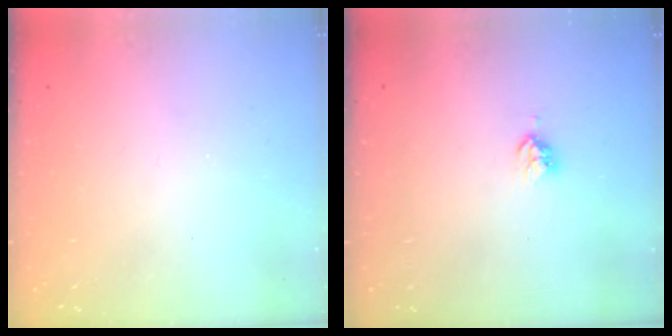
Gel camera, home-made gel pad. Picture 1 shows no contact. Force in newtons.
{"total": 4.0, "press": 3.9, "slide": 0.4}